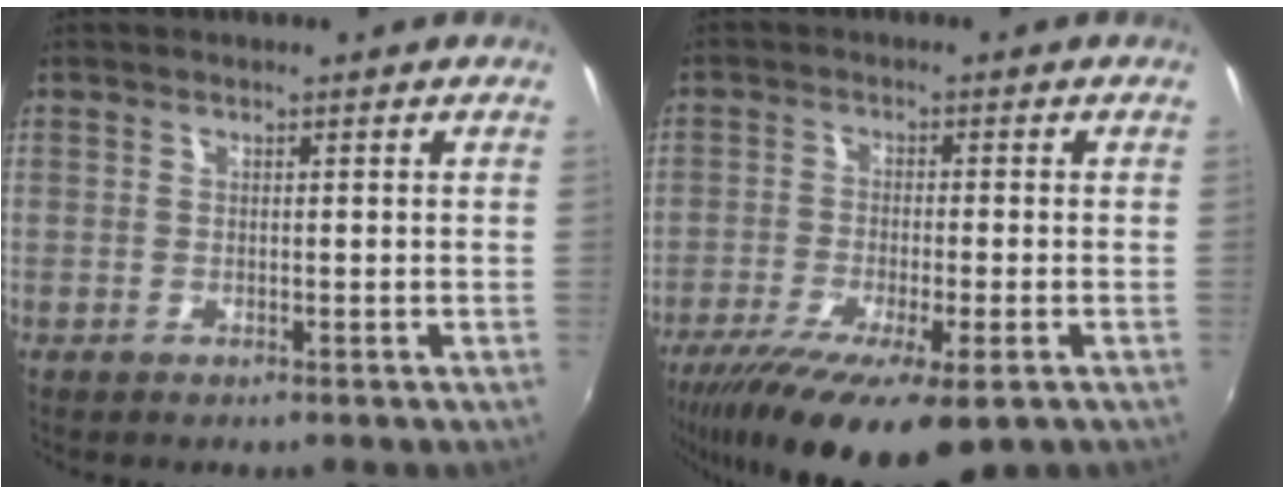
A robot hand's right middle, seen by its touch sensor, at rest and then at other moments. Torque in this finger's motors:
{"motor_torque": [1.34, -0.80, 0.76, 0.21]}